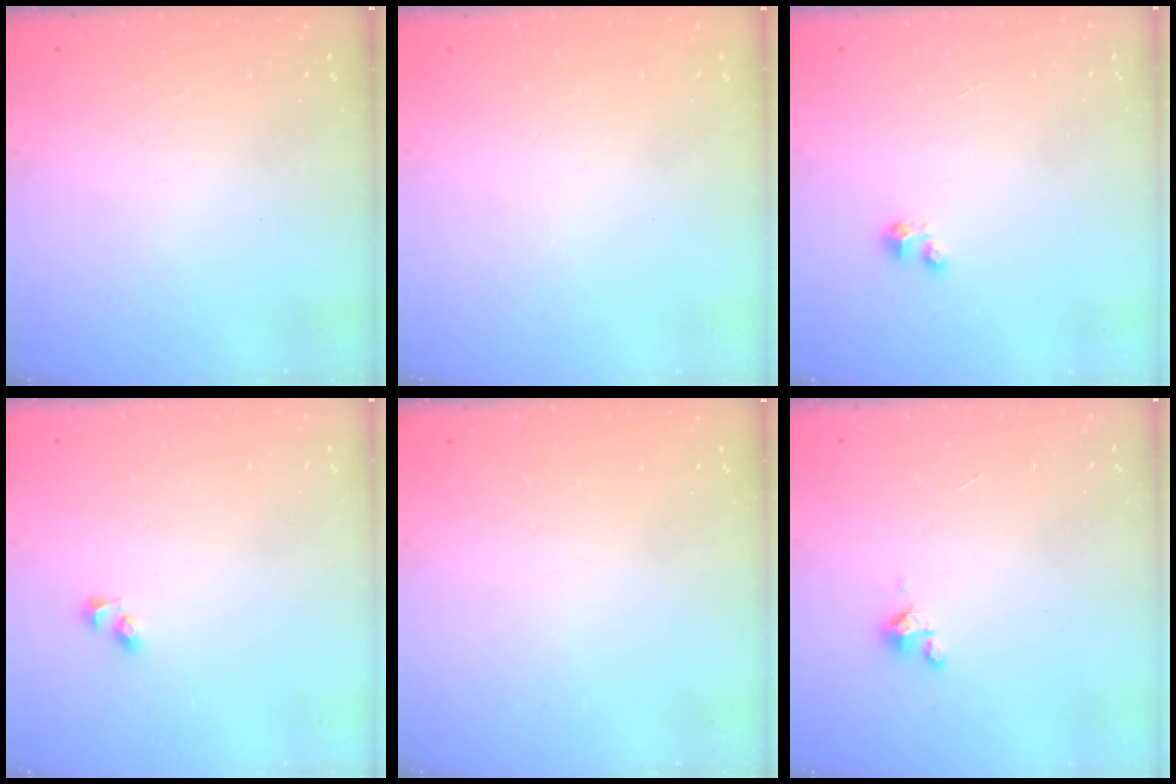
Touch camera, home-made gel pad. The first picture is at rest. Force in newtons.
{"total": 0.0}
{"total": 2.1, "press": 2.1, "slide": 0.1}
{"total": 2.7, "press": 2.5, "slide": 1.2}
{"total": 0.0}
{"total": 1.8, "press": 1.7, "slide": 0.4}